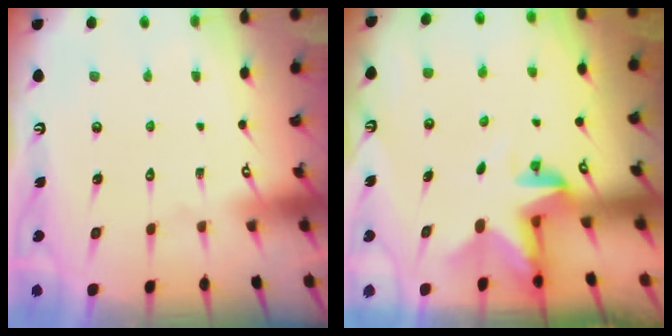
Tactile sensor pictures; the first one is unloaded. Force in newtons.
{"total": 3.2, "press": 3.2, "slide": 0.2}